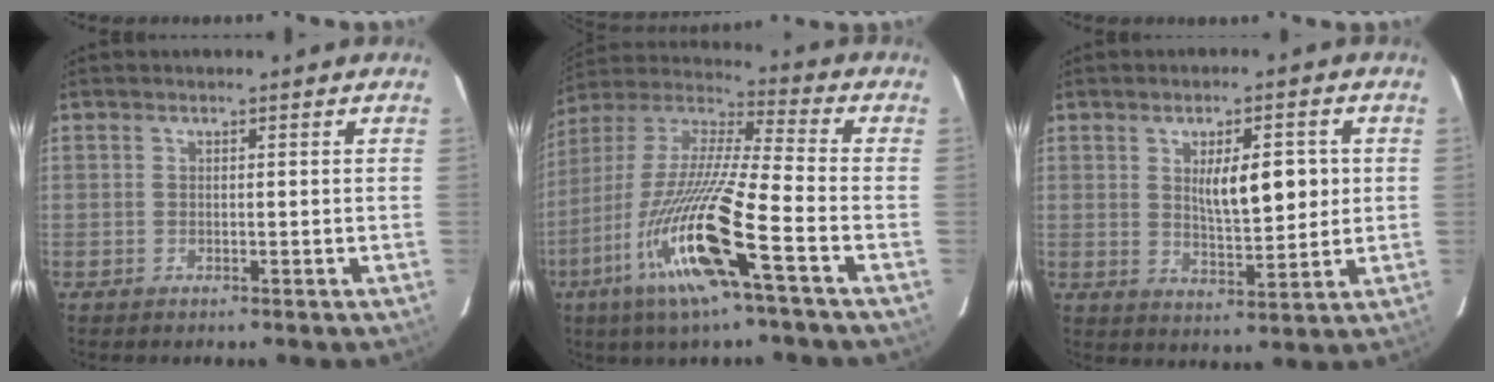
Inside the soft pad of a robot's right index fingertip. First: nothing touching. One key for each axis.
{"total": 18.7, "fx": -8.1, "fy": 0.7, "fz": 16.9, "tx": -0.365, "ty": -0.029, "tz": -0.160}
{"total": 8.1, "fx": 1.6, "fy": 2.6, "fz": 7.5, "tx": -0.116, "ty": -0.002, "tz": 0.033}